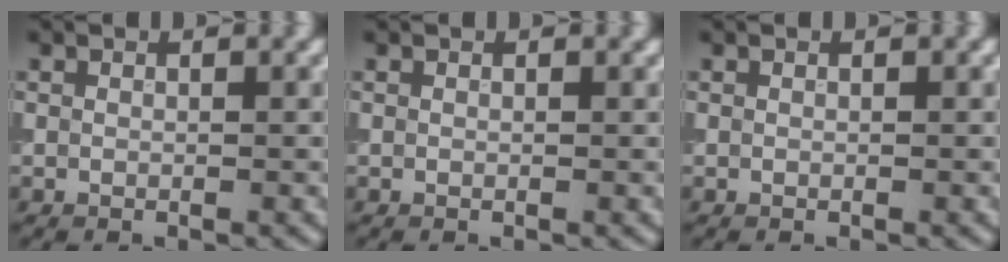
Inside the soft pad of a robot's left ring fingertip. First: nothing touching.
{"total": 0.0}
{"total": 0.0}